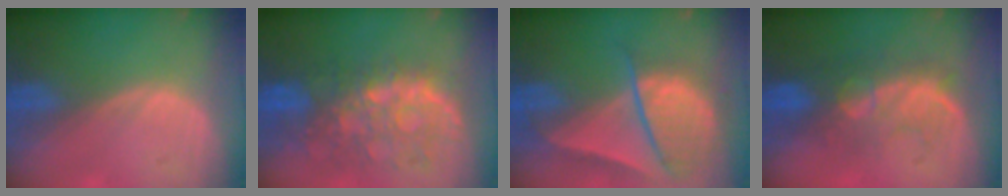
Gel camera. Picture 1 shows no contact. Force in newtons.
{"total": 10.4, "press": 9.4, "slide": 4.6}
{"total": 9.3, "press": 8.0, "slide": 4.7}
{"total": 8.0, "press": 7.8, "slide": 1.4}